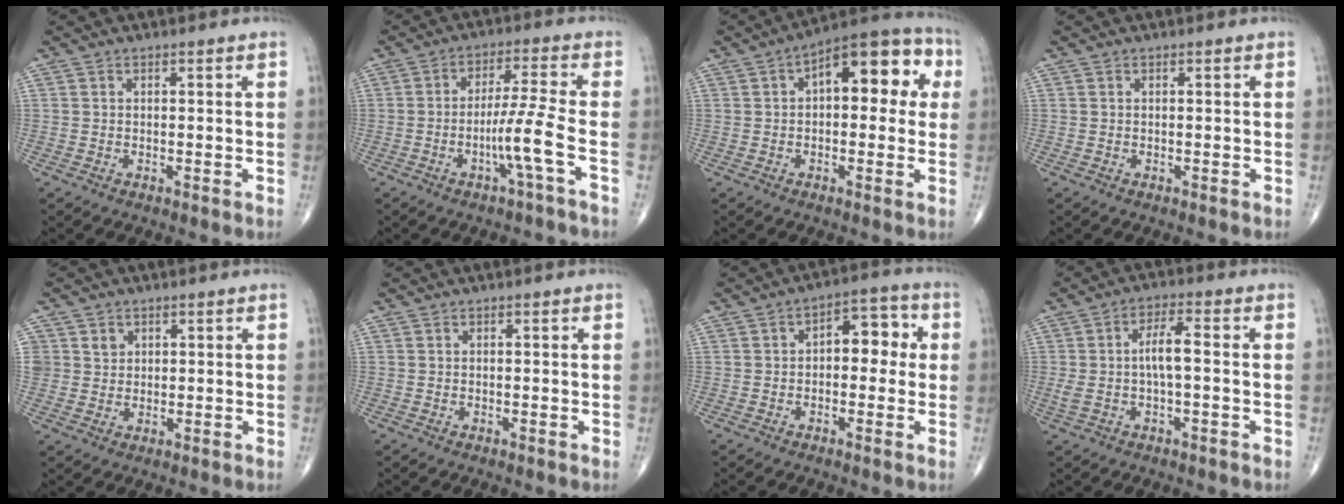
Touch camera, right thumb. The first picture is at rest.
{"total": 7.1, "force": [-2.8, -1.1, 6.5], "torque": [-0.134, 0.017, -0.053]}
{"total": 14.9, "force": [3.2, 7.3, 12.5], "torque": [-0.124, 0.035, 0.034]}
{"total": 0.0}
{"total": 2.9, "force": [1.3, 2.6, 0.4], "torque": [0.011, -0.007, 0.021]}
{"total": 0.0}
{"total": 7.7, "force": [0.6, 4.6, 6.2], "torque": [-0.041, 0.028, -0.003]}
{"total": 5.3, "force": [-0.2, 1.0, 5.2], "torque": [-0.107, 0.015, -0.008]}